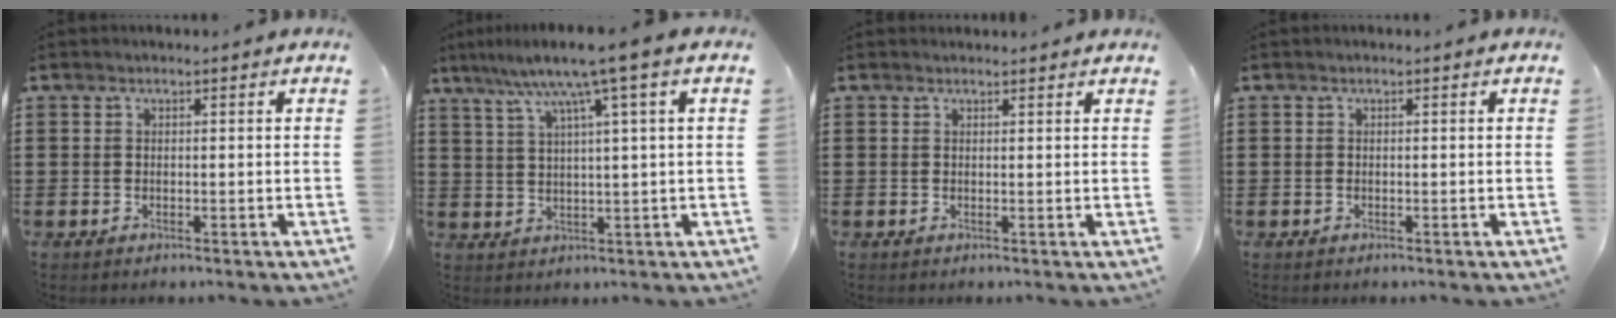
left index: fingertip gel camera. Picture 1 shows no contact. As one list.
[{"total": 7.3, "force": [3.9, -0.6, 6.1], "torque": [-0.133, -0.011, 0.059]}, {"total": 0.6, "force": [0.6, 0.0, 0.0], "torque": [-0.003, 0.000, 0.013]}, {"total": 0.0}]